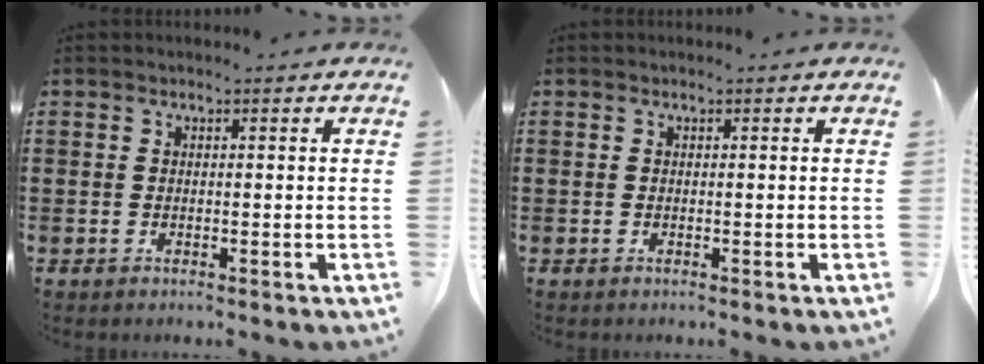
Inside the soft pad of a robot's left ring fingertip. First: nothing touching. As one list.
[{"total": 0.0}]